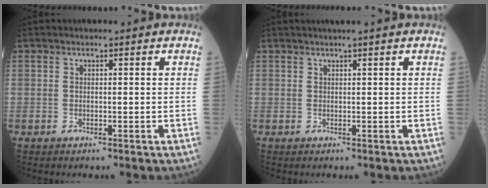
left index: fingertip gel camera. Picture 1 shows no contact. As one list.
[{"total": 1.3, "force": [1.1, -0.3, 0.7], "torque": [-0.012, 0.006, 0.025]}]